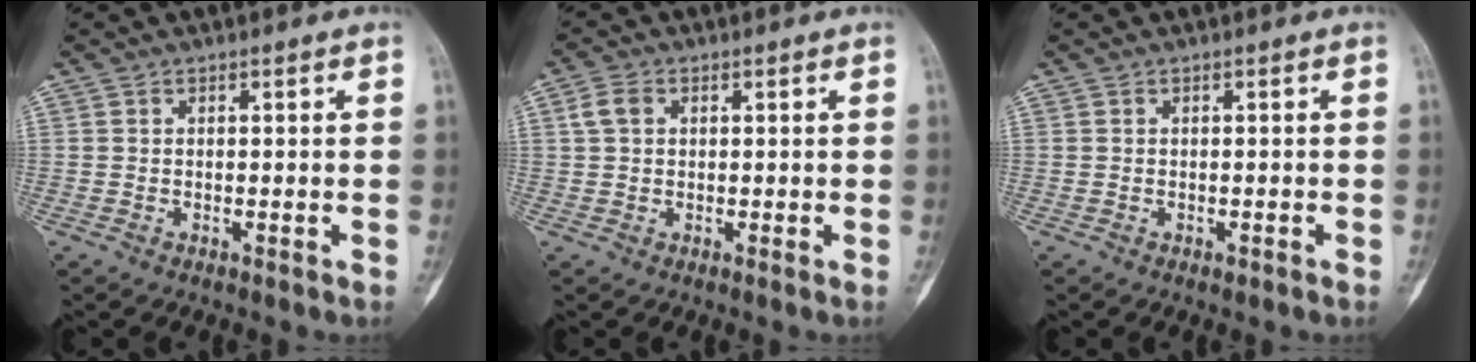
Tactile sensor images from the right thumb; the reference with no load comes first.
{"total": 3.0, "force": [0.7, 2.2, 1.9], "torque": [-0.042, 0.010, 0.012]}
{"total": 0.7, "force": [-0.4, 0.3, 0.4], "torque": [-0.007, 0.003, -0.005]}